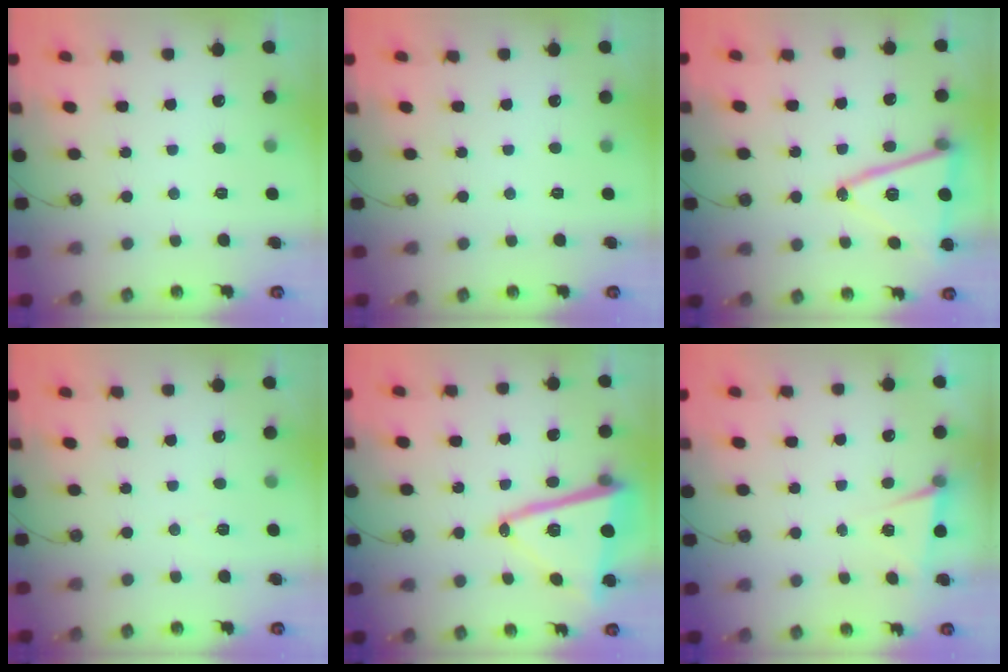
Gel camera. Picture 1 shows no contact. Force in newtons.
{"total": 0.0}
{"total": 16.4, "press": 16.0, "slide": 3.5}
{"total": 3.3, "press": 2.6, "slide": 2.0}
{"total": 17.0, "press": 16.9, "slide": 2.0}
{"total": 4.2, "press": 2.0, "slide": 3.7}